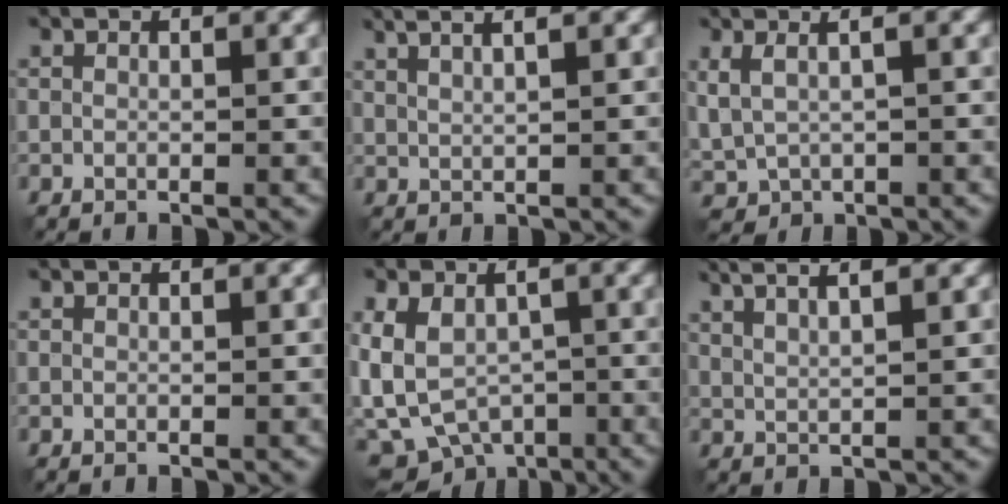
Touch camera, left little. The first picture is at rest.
{"total": 5.5, "force": [3.2, 1.9, 4.0], "torque": [-0.048, 0.033, 0.027]}
{"total": 2.8, "force": [1.2, 1.0, 2.3], "torque": [-0.061, 0.002, 0.033]}
{"total": 0.0}
{"total": 7.3, "force": [-2.7, 5.3, 4.2], "torque": [-0.084, -0.013, -0.052]}
{"total": 6.6, "force": [4.0, 2.2, 4.7], "torque": [-0.061, 0.035, 0.041]}